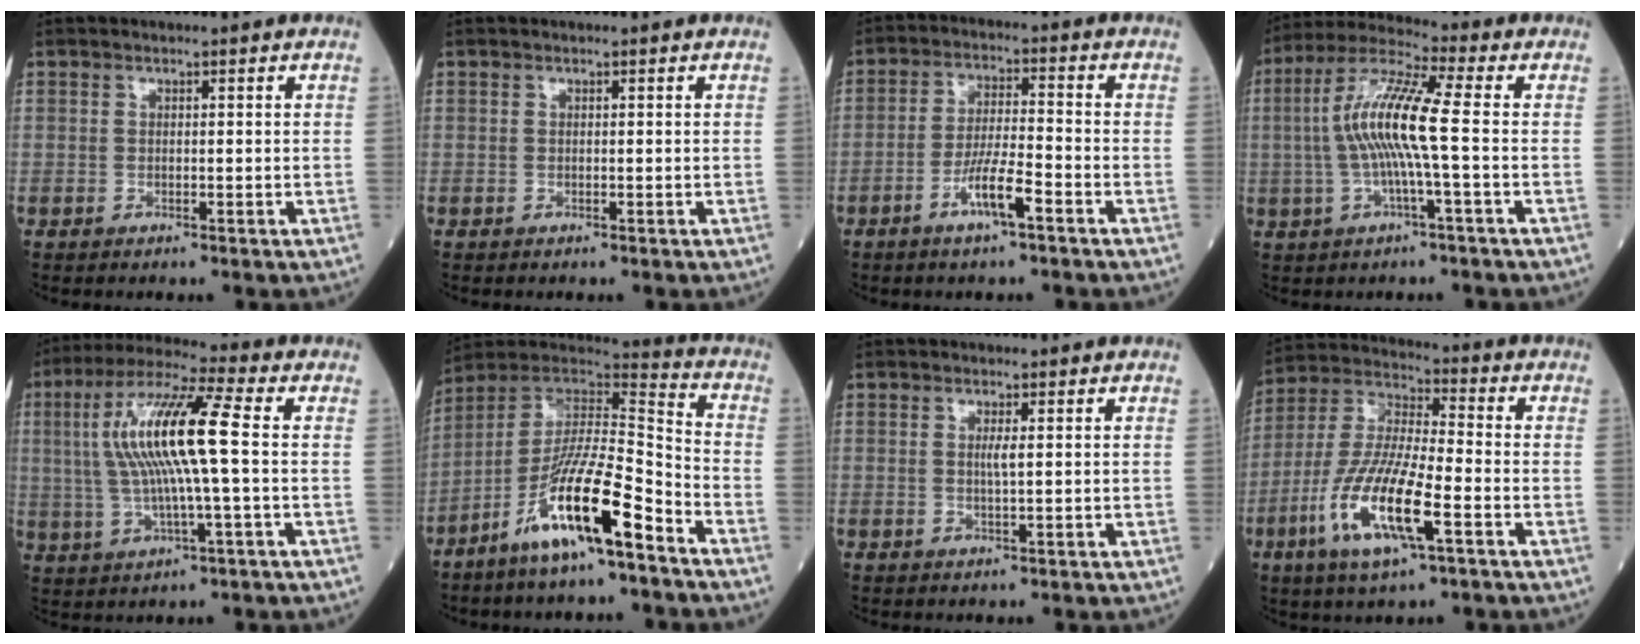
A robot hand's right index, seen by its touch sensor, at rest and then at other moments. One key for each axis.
{"total": 0.0}
{"total": 6.7, "fx": -3.5, "fy": 0.6, "fz": 5.6, "tx": -0.107, "ty": 0.000, "tz": -0.067}
{"total": 10.8, "fx": -0.5, "fy": 0.1, "fz": 10.8, "tx": -0.219, "ty": 0.017, "tz": -0.017}
{"total": 13.9, "fx": 1.2, "fy": 1.0, "fz": 13.8, "tx": -0.280, "ty": 0.019, "tz": 0.018}
{"total": 16.3, "fx": -9.0, "fy": 1.8, "fz": 13.5, "tx": -0.257, "ty": -0.009, "tz": -0.165}
{"total": 1.4, "fx": 0.2, "fy": -0.1, "fz": 1.4, "tx": -0.030, "ty": -0.001, "tz": 0.002}
{"total": 15.1, "fx": -5.7, "fy": 2.6, "fz": 13.8, "tx": -0.285, "ty": -0.015, "tz": -0.107}